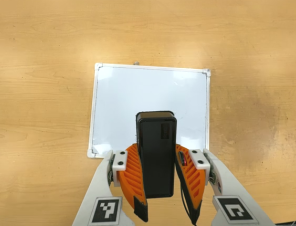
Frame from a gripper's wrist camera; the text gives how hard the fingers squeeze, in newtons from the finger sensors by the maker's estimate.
{"total": 5.7, "left": 5.1, "right": 6.3}